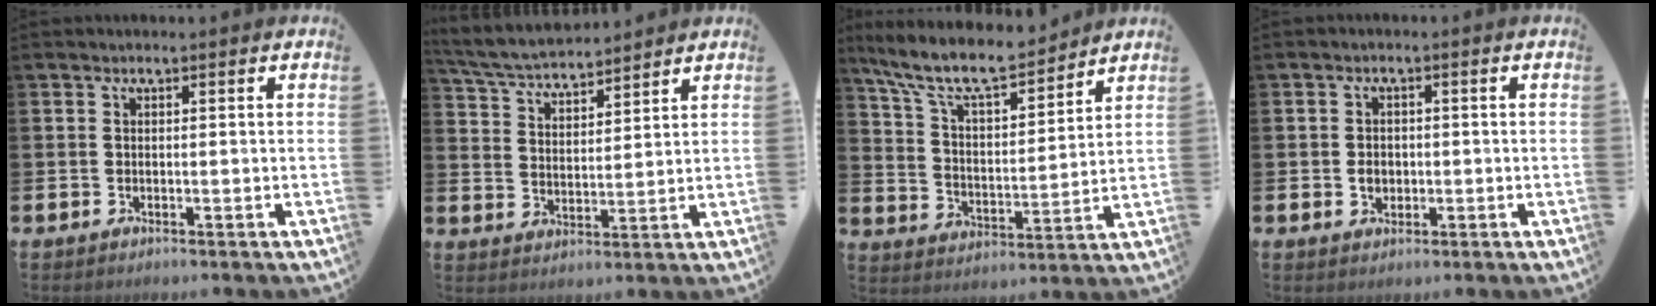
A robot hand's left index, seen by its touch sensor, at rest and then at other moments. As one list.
[{"total": 5.4, "force": [5.3, 0.7, 0.8], "torque": [-0.044, -0.031, 0.093]}, {"total": 10.1, "force": [9.1, 2.2, 3.9], "torque": [-0.109, -0.057, 0.157]}, {"total": 2.2, "force": [-0.3, 1.8, 1.3], "torque": [-0.018, 0.004, -0.010]}]